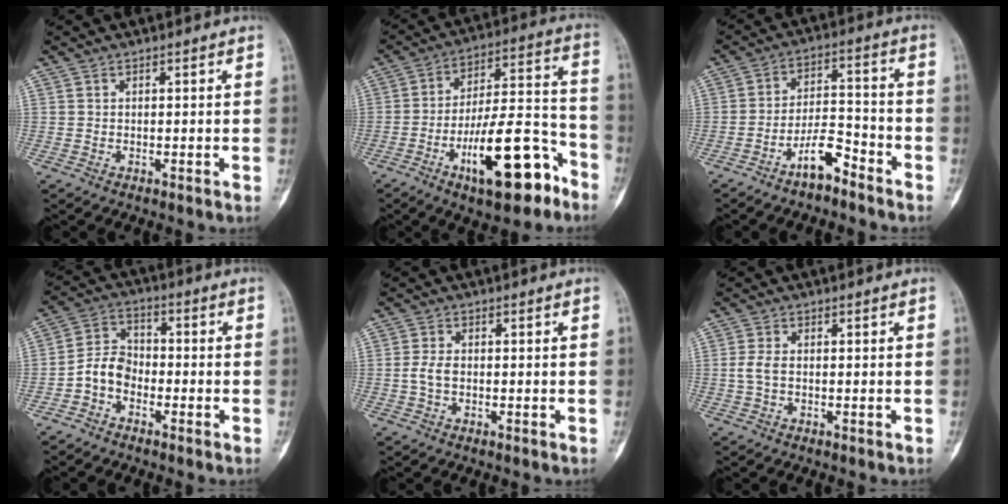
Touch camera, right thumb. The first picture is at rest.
{"total": 19.0, "force": [-9.8, 6.7, 14.9], "torque": [-0.226, 0.073, -0.150]}
{"total": 7.6, "force": [-5.3, 2.7, 4.7], "torque": [-0.080, 0.051, -0.097]}
{"total": 6.3, "force": [-2.7, 4.6, 3.3], "torque": [-0.049, 0.030, -0.062]}
{"total": 2.7, "force": [-0.4, 1.6, 2.1], "torque": [-0.050, 0.006, -0.011]}
{"total": 2.4, "force": [-0.2, 1.3, 2.0], "torque": [-0.053, 0.002, -0.007]}